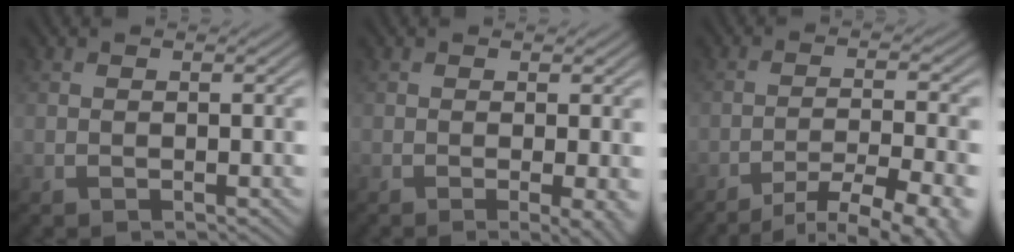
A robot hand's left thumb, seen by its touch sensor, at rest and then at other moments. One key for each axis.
{"total": 3.4, "fx": -0.6, "fy": 0.8, "fz": 3.3, "tx": -0.050, "ty": -0.006, "tz": -0.011}
{"total": 10.9, "fx": -8.7, "fy": 2.0, "fz": 6.3, "tx": -0.104, "ty": -0.008, "tz": -0.111}